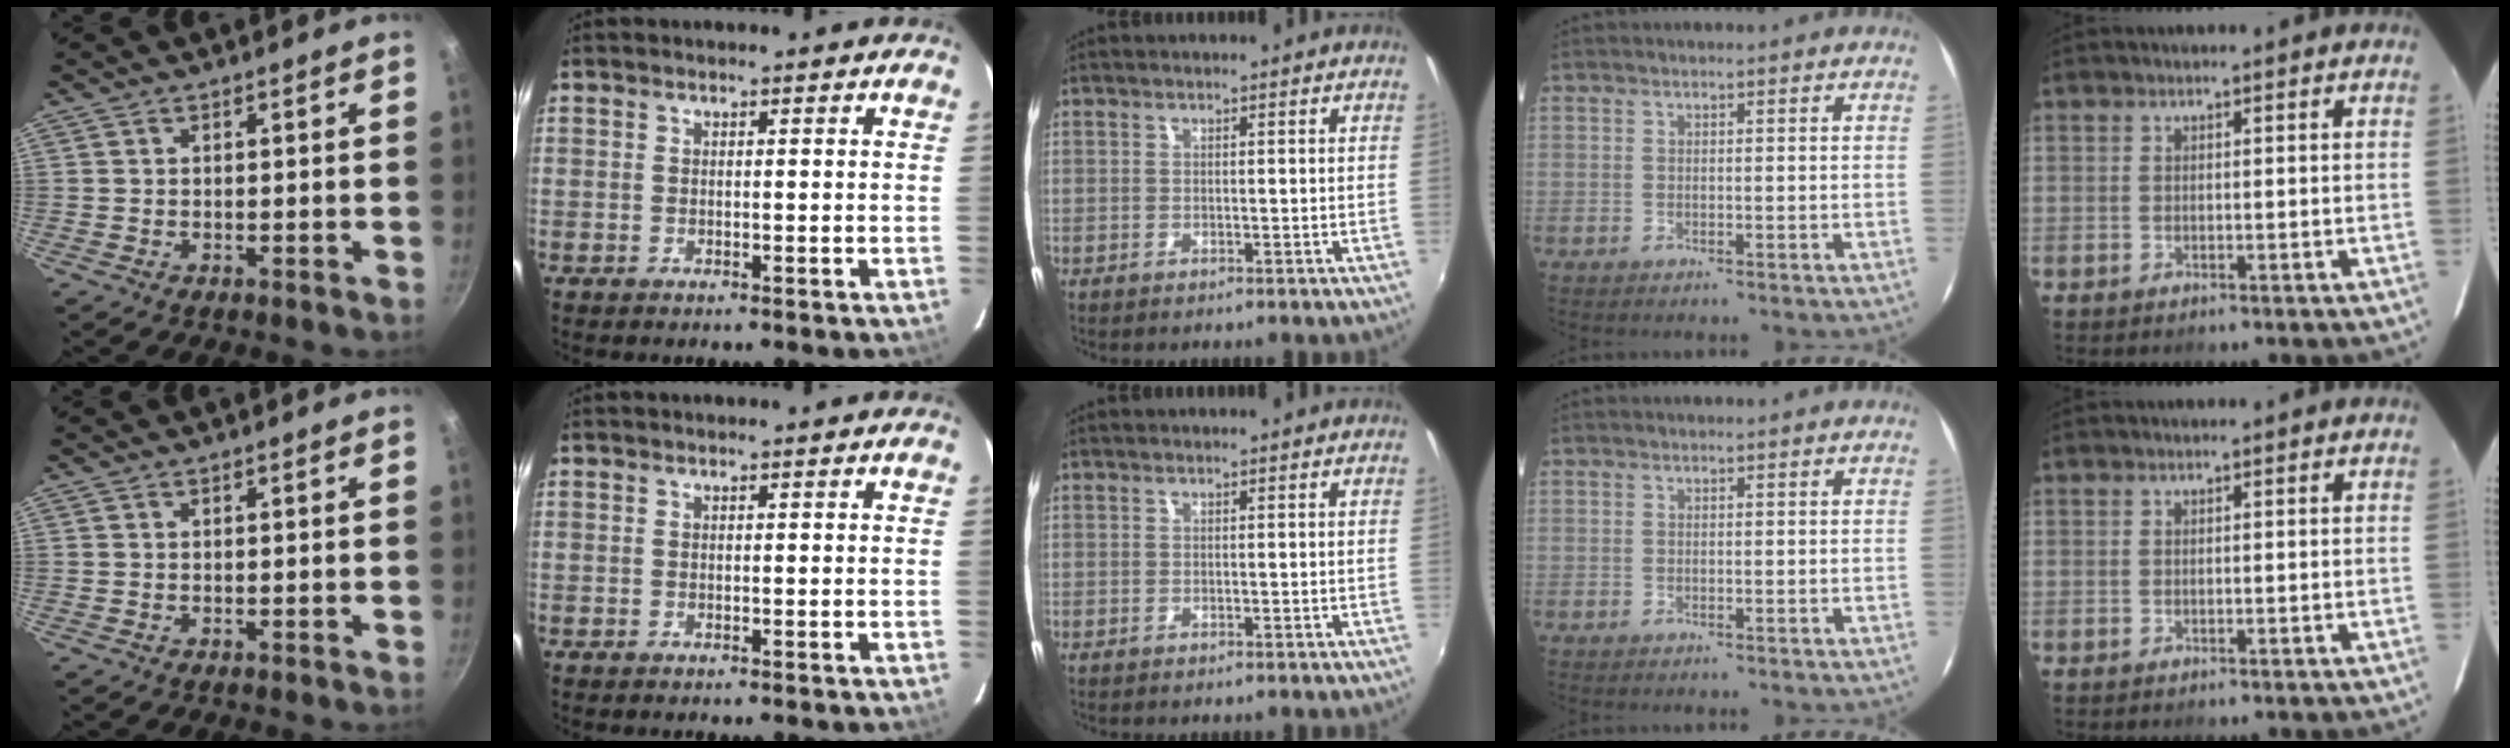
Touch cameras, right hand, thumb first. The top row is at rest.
{}